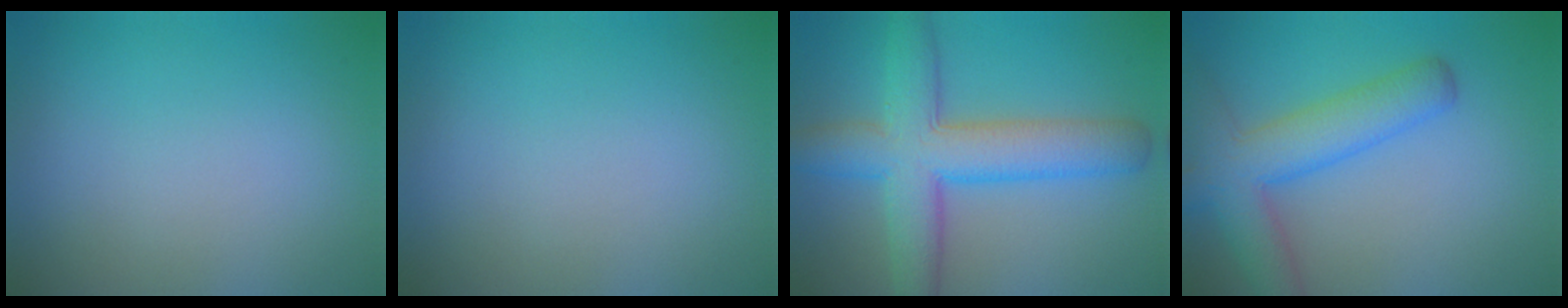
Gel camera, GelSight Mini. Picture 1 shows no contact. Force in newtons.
{"total": 0.0}
{"total": 8.1, "press": 8.1, "slide": 0.1}
{"total": 6.1, "press": 6.1, "slide": 0.4}